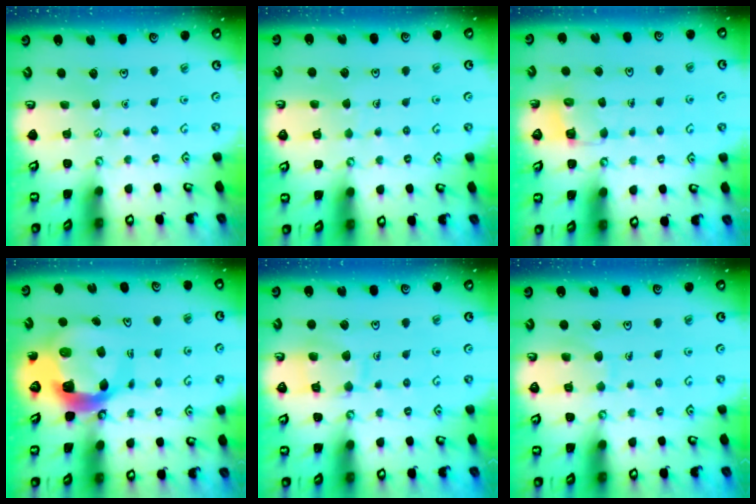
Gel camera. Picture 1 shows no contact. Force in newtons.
{"total": 4.4, "press": 4.4, "slide": 0.2}
{"total": 3.7, "press": 3.7, "slide": 0.1}
{"total": 9.5, "press": 9.4, "slide": 1.4}
{"total": 10.1, "press": 10.0, "slide": 0.9}
{"total": 6.9, "press": 6.9, "slide": 0.6}